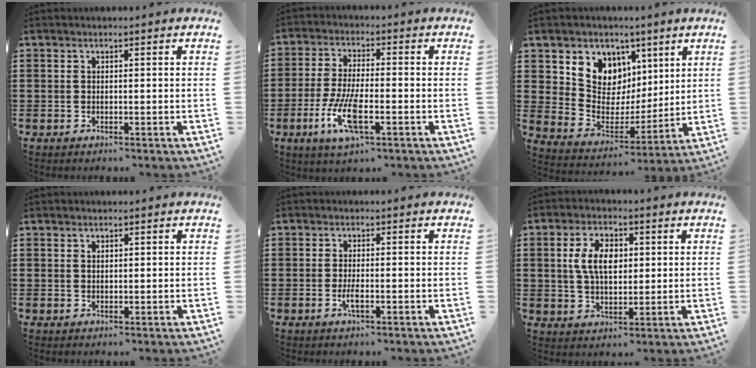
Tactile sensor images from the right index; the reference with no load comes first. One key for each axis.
{"total": 8.2, "fx": -3.3, "fy": 2.3, "fz": 7.1, "tx": -0.161, "ty": -0.017, "tz": -0.063}
{"total": 7.6, "fx": 4.2, "fy": 6.2, "fz": 1.3, "tx": -0.059, "ty": -0.041, "tz": 0.077}
{"total": 0.8, "fx": 0.8, "fy": 0.1, "fz": 0.1, "tx": -0.003, "ty": 0.002, "tz": 0.015}
{"total": 2.2, "fx": -0.8, "fy": 0.4, "fz": 2.1, "tx": -0.045, "ty": -0.004, "tz": -0.016}
{"total": 6.5, "fx": 1.4, "fy": 3.6, "fz": 5.3, "tx": -0.118, "ty": 0.012, "tz": 0.020}